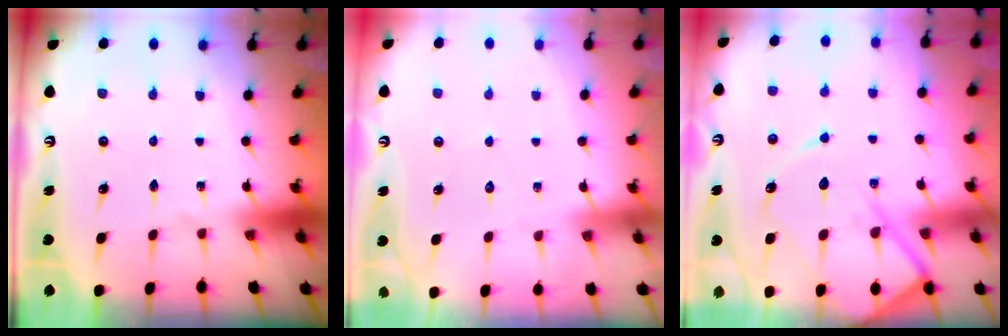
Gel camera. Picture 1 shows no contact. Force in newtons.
{"total": 4.8, "press": 4.8, "slide": 0.7}
{"total": 12.1, "press": 12.0, "slide": 1.4}